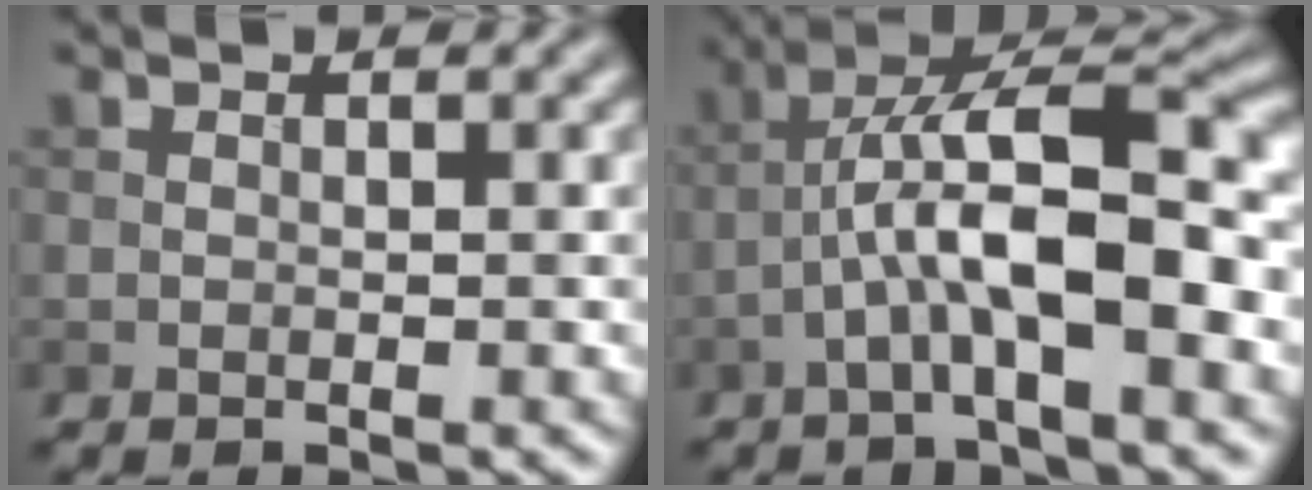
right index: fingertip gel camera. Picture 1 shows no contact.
{"total": 9.2, "force": [-2.0, 2.7, 8.5], "torque": [-0.151, 0.023, -0.033]}